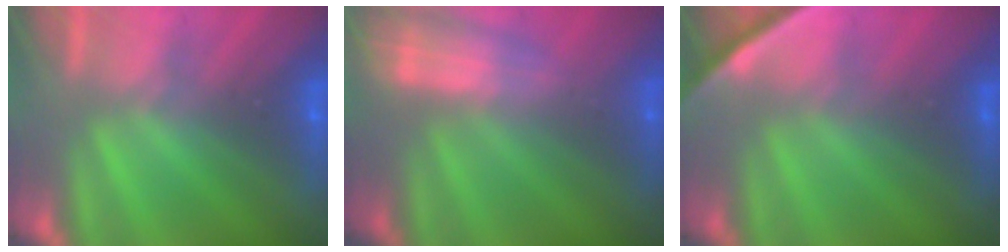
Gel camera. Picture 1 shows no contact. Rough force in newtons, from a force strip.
{"total": 2.6}
{"total": 2.0}